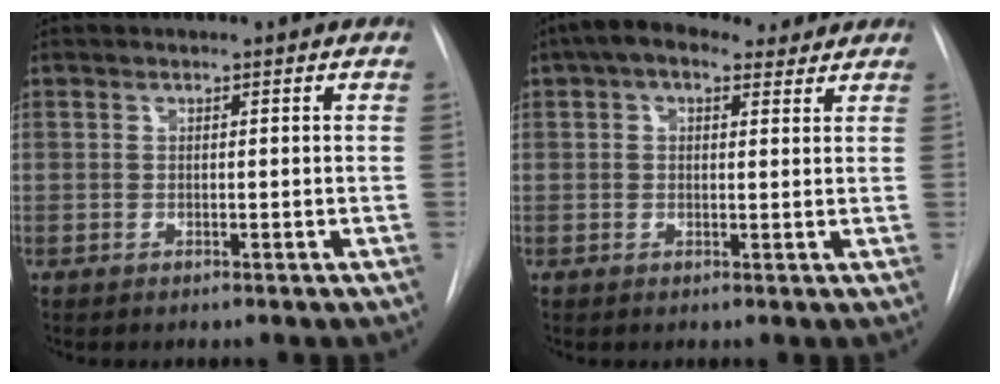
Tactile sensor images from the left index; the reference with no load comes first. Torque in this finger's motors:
{"motor_torque": [0.39, -0.51, 0.03, 0.03]}